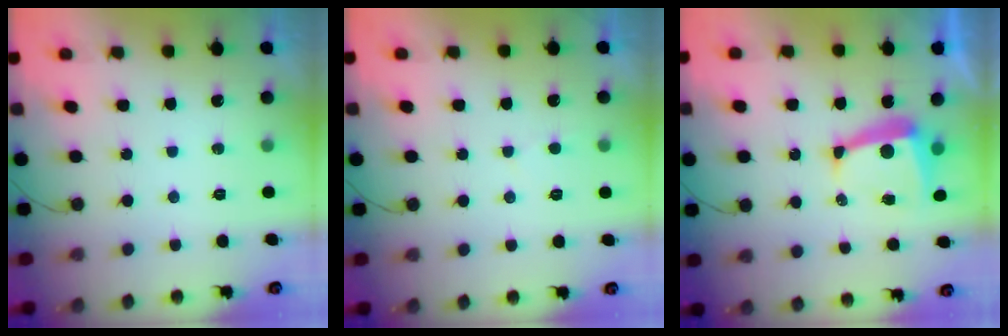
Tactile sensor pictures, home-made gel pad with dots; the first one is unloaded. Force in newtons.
{"total": 2.5, "press": 2.5, "slide": 0.2}
{"total": 7.7, "press": 7.7, "slide": 0.5}